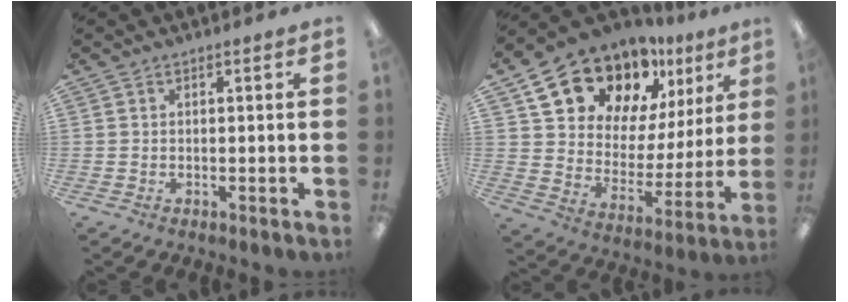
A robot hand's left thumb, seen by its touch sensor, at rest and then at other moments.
{"total": 18.4, "force": [14.3, 9.6, 6.4], "torque": [-0.129, -0.095, 0.262]}